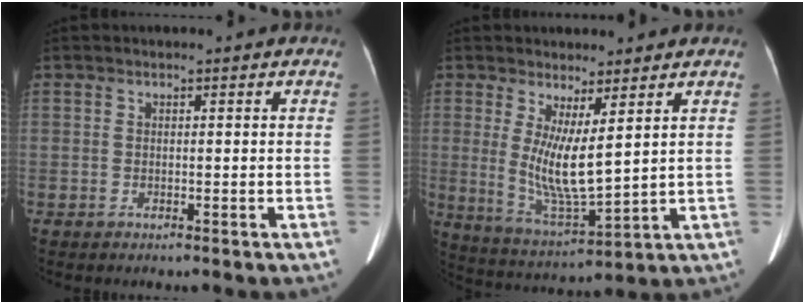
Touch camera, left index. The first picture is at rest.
{"total": 8.4, "force": [2.3, 1.0, 8.0], "torque": [-0.162, -0.035, 0.052]}